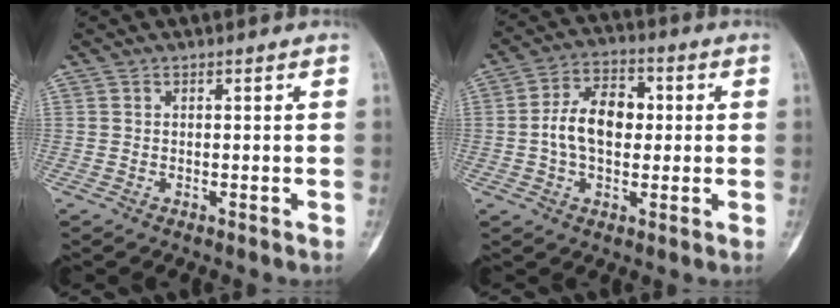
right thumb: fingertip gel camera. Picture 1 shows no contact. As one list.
[{"total": 10.4, "force": [0.2, 6.8, 7.9], "torque": [-0.122, 0.022, -0.003]}]